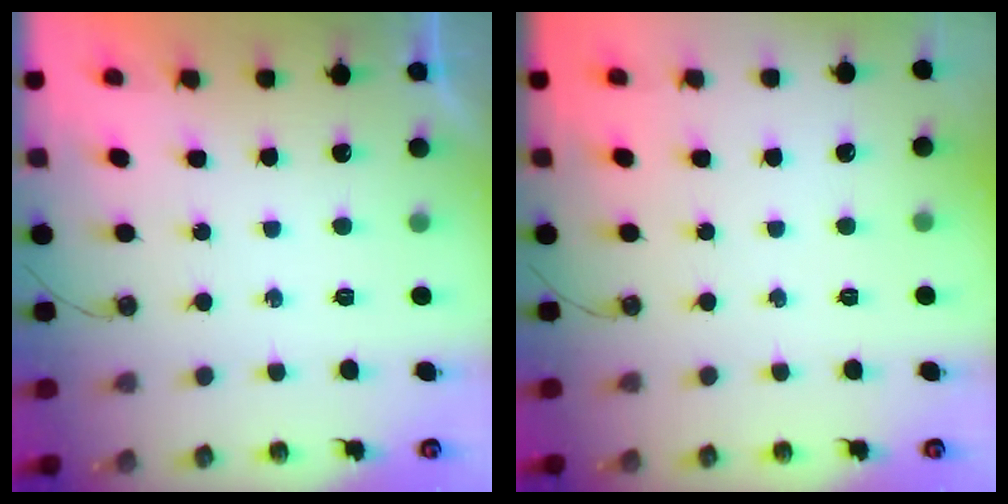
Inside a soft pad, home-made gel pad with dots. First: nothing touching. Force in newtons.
{"total": 0.0}